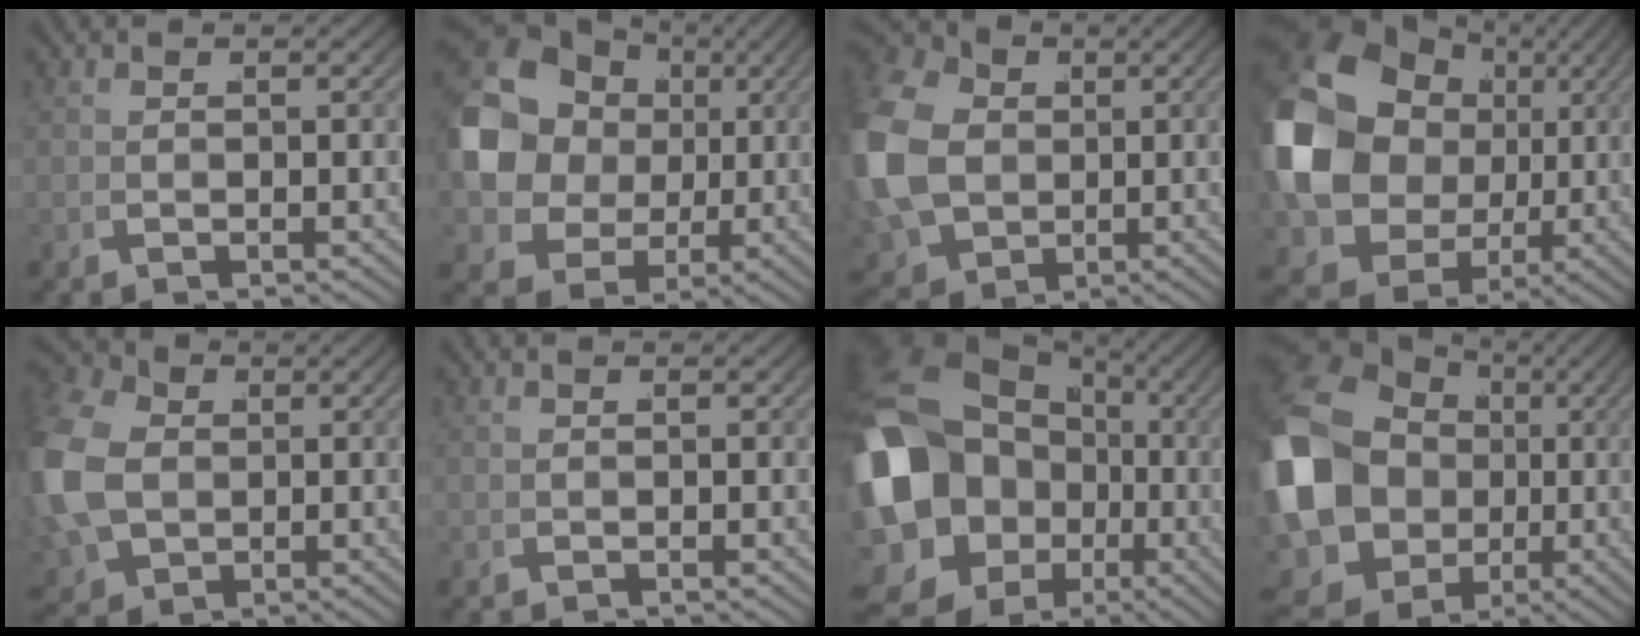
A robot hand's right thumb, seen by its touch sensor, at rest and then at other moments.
{"total": 12.7, "force": [0.8, 10.7, 6.9], "torque": [-0.186, -0.060, 0.038]}
{"total": 14.9, "force": [0.5, 12.1, 8.7], "torque": [-0.220, -0.051, 0.032]}
{"total": 15.6, "force": [0.5, 12.2, 9.7], "torque": [-0.246, -0.063, 0.037]}
{"total": 10.4, "force": [0.7, 8.5, 6.0], "torque": [-0.166, -0.044, 0.036]}
{"total": 0.0}
{"total": 17.8, "force": [-2.0, 13.8, 11.1], "torque": [-0.271, -0.083, 0.005]}
{"total": 14.7, "force": [-1.3, 12.1, 8.1], "torque": [-0.229, -0.076, 0.010]}